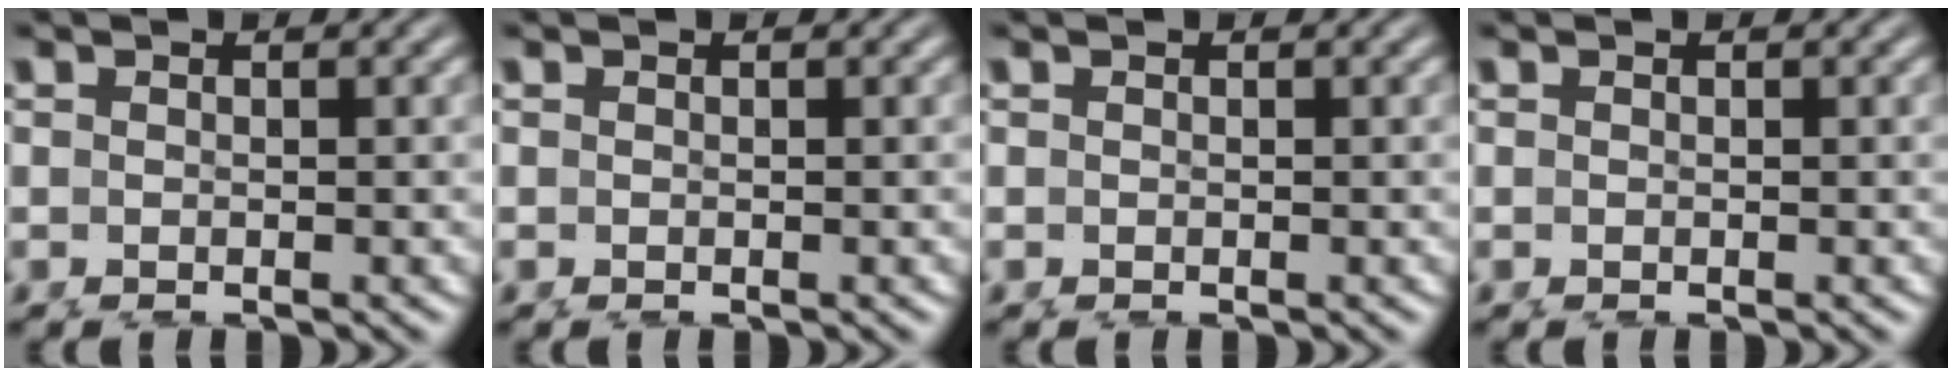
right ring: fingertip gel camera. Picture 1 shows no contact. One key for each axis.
{"total": 0.0}
{"total": 0.0}
{"total": 0.0}